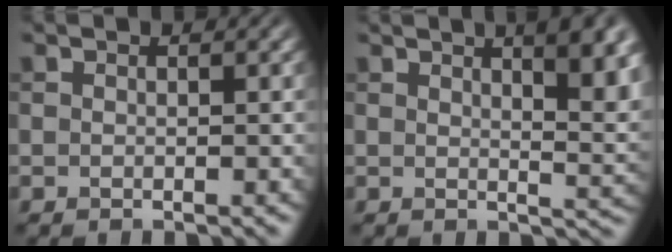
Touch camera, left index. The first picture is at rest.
{"total": 8.2, "force": [3.7, 3.1, 6.6], "torque": [-0.049, 0.013, 0.051]}